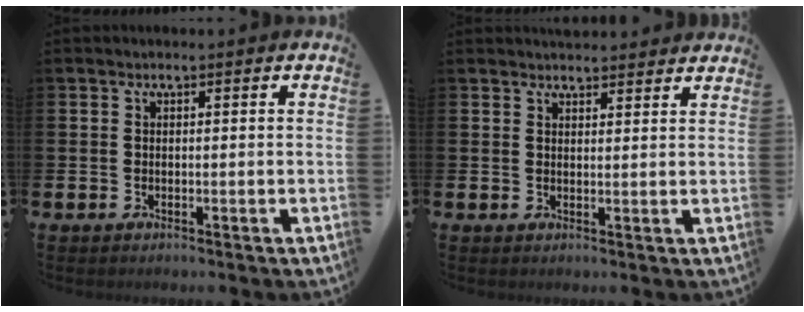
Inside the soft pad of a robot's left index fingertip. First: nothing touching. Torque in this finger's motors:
{"motor_torque": [1.08, -1.06, 0.16, 0.06]}